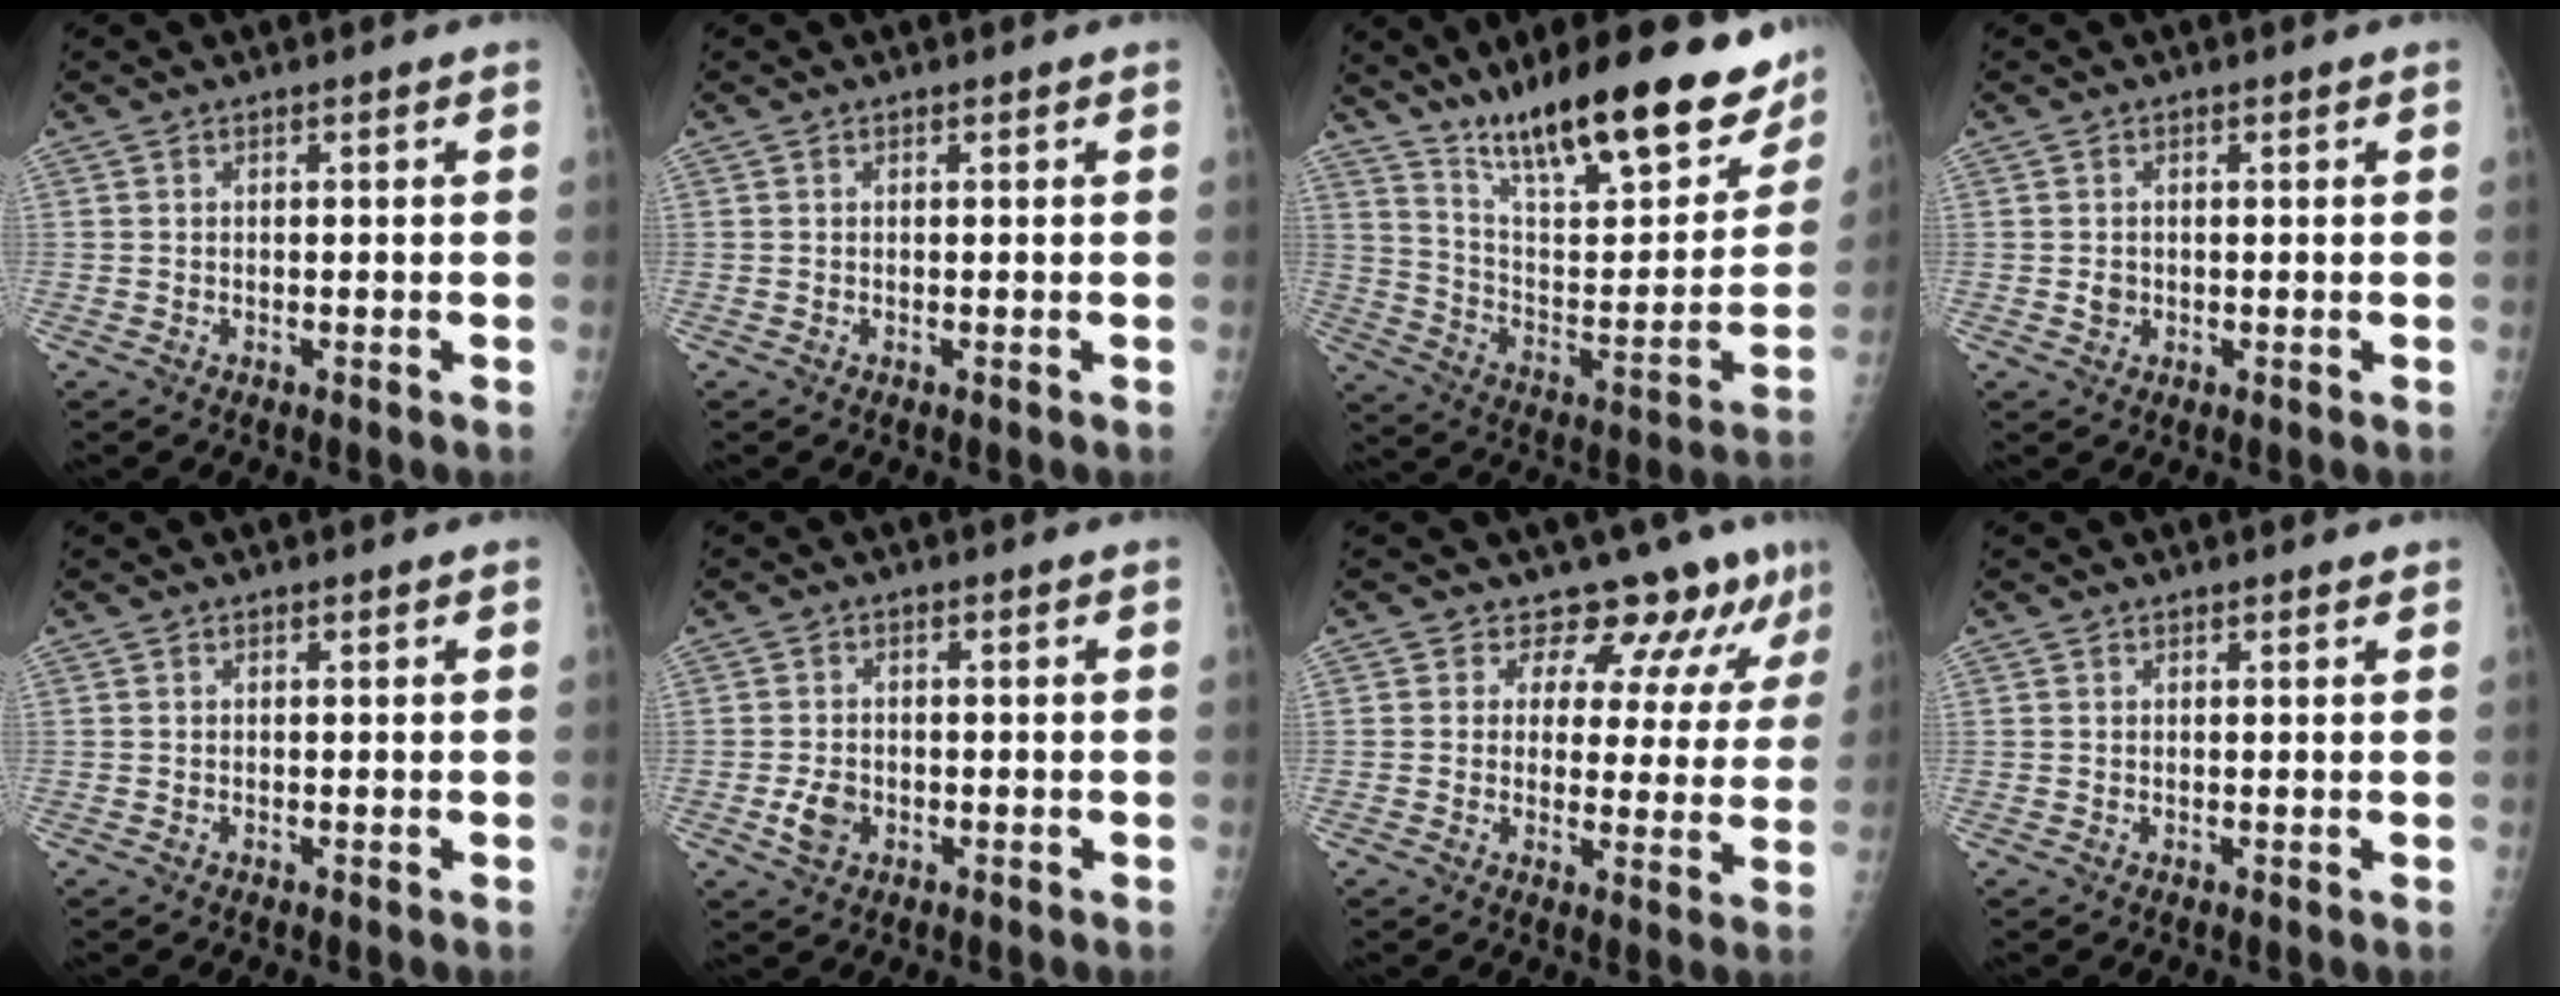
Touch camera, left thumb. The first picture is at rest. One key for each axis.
{"total": 0.0}
{"total": 26.9, "fx": 19.9, "fy": 7.3, "fz": 16.6, "tx": -0.213, "ty": -0.086, "tz": 0.313}
{"total": 1.5, "fx": 0.0, "fy": 1.4, "fz": 0.6, "tx": -0.004, "ty": 0.002, "tz": 0.002}
{"total": 0.0}
{"total": 4.0, "fx": -1.1, "fy": 3.0, "fz": 2.4, "tx": -0.041, "ty": 0.001, "tz": -0.020}
{"total": 9.7, "fx": 8.0, "fy": 4.5, "fz": 2.9, "tx": -0.002, "ty": -0.046, "tz": 0.084}
{"total": 0.7, "fx": 0.6, "fy": 0.4, "fz": 0.0, "tx": 0.003, "ty": -0.004, "tz": 0.005}